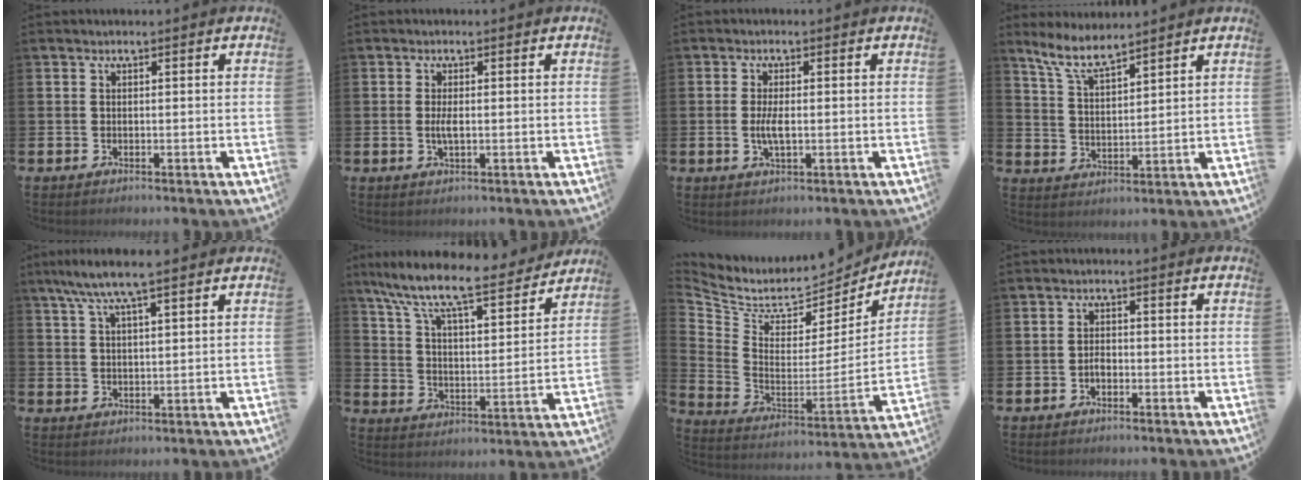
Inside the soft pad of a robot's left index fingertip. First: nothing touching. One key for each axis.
{"total": 1.9, "fx": -0.1, "fy": 0.6, "fz": 1.8, "tx": -0.031, "ty": -0.001, "tz": -0.005}
{"total": 3.0, "fx": -0.2, "fy": 1.0, "fz": 2.8, "tx": -0.049, "ty": -0.002, "tz": -0.006}
{"total": 6.8, "fx": 6.1, "fy": 1.0, "fz": 2.8, "tx": -0.077, "ty": -0.019, "tz": 0.111}
{"total": 6.5, "fx": 5.3, "fy": 0.8, "fz": 3.7, "tx": -0.080, "ty": -0.011, "tz": 0.093}
{"total": 10.0, "fx": 8.8, "fy": 1.6, "fz": 4.4, "tx": -0.111, "ty": -0.066, "tz": 0.142}
{"total": 7.8, "fx": 7.0, "fy": 2.9, "fz": 1.7, "tx": -0.079, "ty": -0.061, "tz": 0.119}
{"total": 1.6, "fx": -0.7, "fy": 1.0, "fz": 1.0, "tx": -0.016, "ty": 0.002, "tz": -0.015}